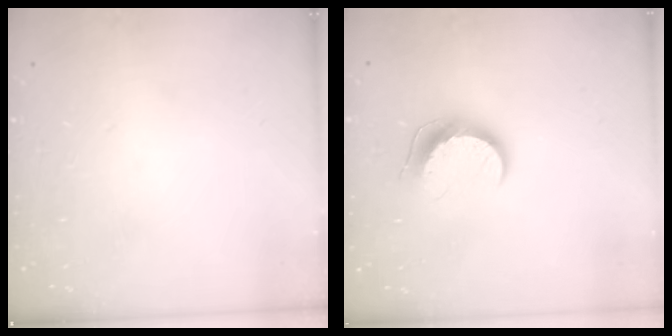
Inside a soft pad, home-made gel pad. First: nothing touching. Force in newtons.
{"total": 10.3, "press": 10.3, "slide": 0.7}